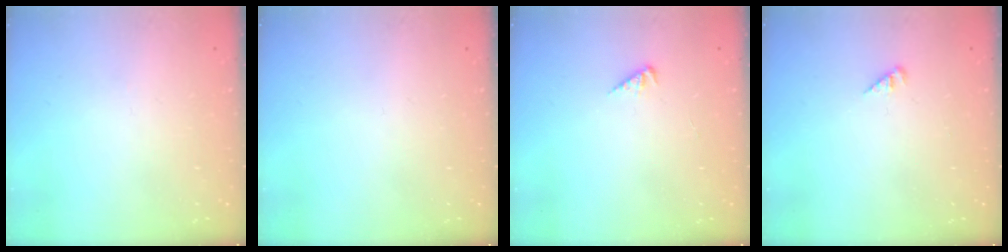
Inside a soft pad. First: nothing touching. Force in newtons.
{"total": 0.0}
{"total": 2.8, "press": 2.8, "slide": 0.6}
{"total": 3.0, "press": 2.9, "slide": 0.3}